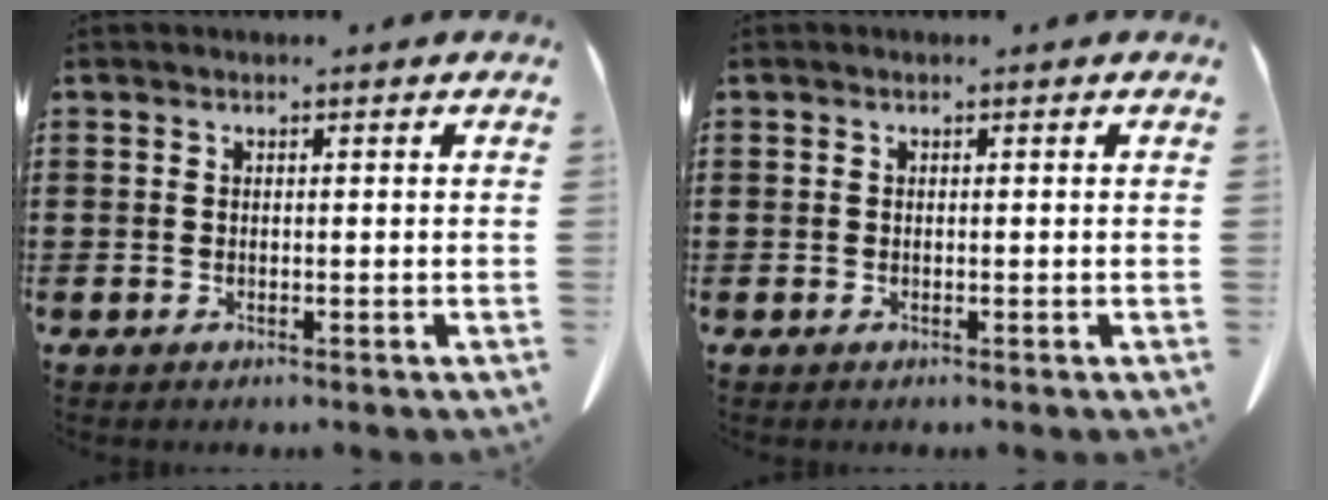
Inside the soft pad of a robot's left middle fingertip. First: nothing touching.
{"total": 0.0}